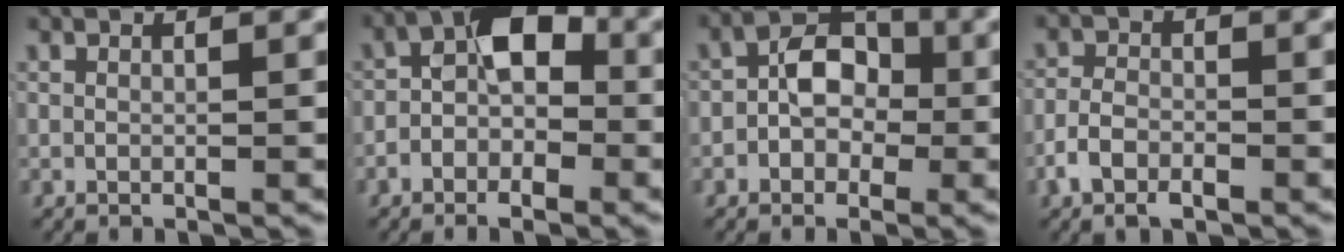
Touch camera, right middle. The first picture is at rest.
{"total": 5.3, "force": [-1.2, 3.1, 4.1], "torque": [-0.062, -0.001, -0.025]}
{"total": 4.5, "force": [-0.9, 3.4, 2.8], "torque": [-0.033, 0.004, -0.021]}
{"total": 2.7, "force": [-1.6, 1.4, 1.7], "torque": [-0.028, 0.001, -0.034]}